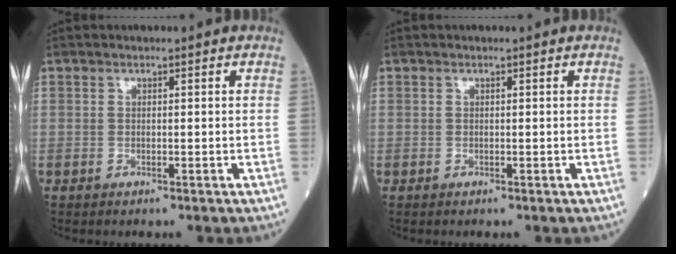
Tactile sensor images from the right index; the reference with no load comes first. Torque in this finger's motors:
{"motor_torque": [0.00, 0.00, 0.00, -0.01]}